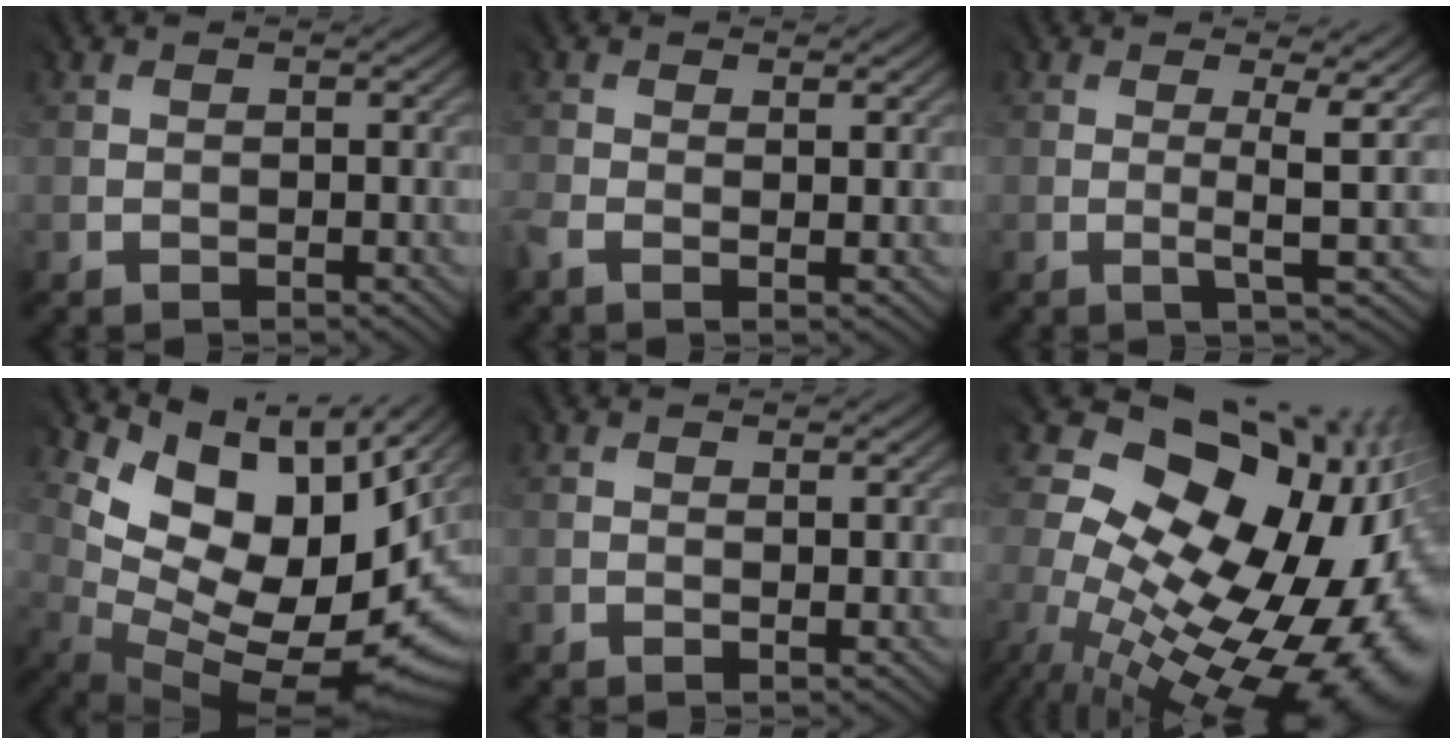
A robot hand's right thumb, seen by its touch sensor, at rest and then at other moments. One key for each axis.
{"total": 1.7, "fx": -0.1, "fy": 0.6, "fz": 1.6, "tx": -0.050, "ty": -0.005, "tz": -0.008}
{"total": 3.7, "fx": 0.4, "fy": 0.1, "fz": 3.7, "tx": -0.067, "ty": 0.001, "tz": 0.007}
{"total": 11.7, "fx": 4.0, "fy": 5.8, "fz": 9.2, "tx": -0.161, "ty": -0.019, "tz": 0.091}
{"total": 0.9, "fx": 0.7, "fy": 0.2, "fz": 0.5, "tx": -0.012, "ty": -0.003, "tz": 0.014}
{"total": 19.7, "fx": -1.9, "fy": 13.7, "fz": 14.1, "tx": -0.224, "ty": -0.015, "tz": -0.010}